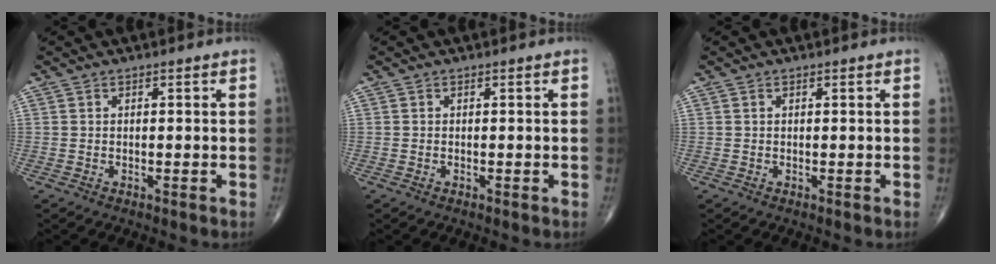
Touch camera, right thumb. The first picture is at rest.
{"total": 0.0}
{"total": 0.0}